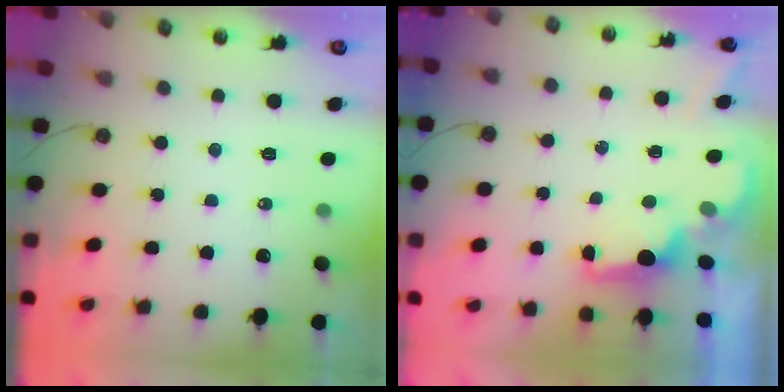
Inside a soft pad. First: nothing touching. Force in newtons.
{"total": 1.9, "press": 1.7, "slide": 0.8}